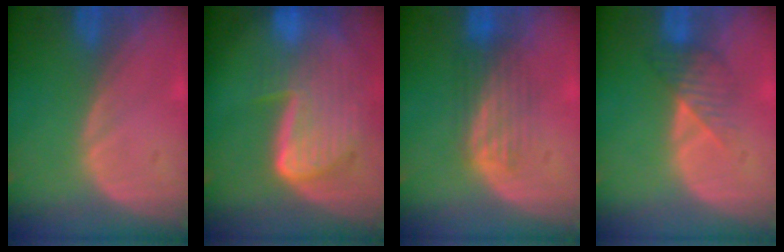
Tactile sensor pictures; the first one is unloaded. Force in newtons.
{"total": 9.2, "press": 8.0, "slide": 4.5}
{"total": 4.2, "press": 4.2, "slide": 0.1}
{"total": 3.6, "press": 3.3, "slide": 1.3}